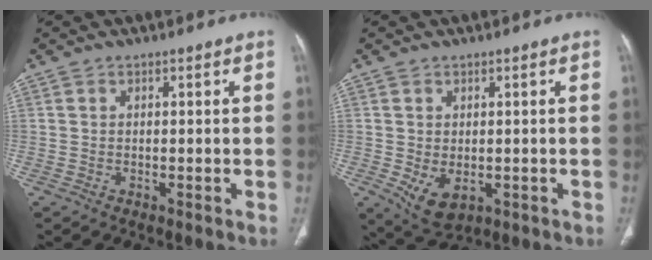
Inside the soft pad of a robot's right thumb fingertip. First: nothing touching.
{"total": 5.2, "force": [-1.1, 3.3, 3.9], "torque": [-0.061, -0.013, -0.003]}